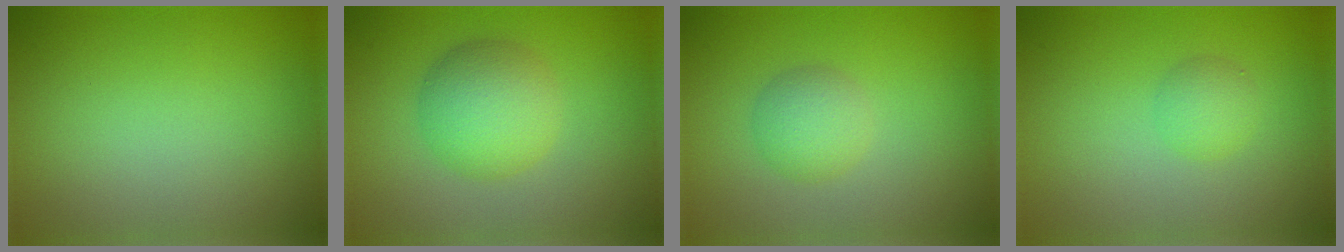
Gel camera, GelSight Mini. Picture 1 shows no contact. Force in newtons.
{"total": 4.8, "press": 4.8, "slide": 0.1}
{"total": 2.5, "press": 2.5, "slide": 0.0}
{"total": 1.7, "press": 1.7, "slide": 0.0}